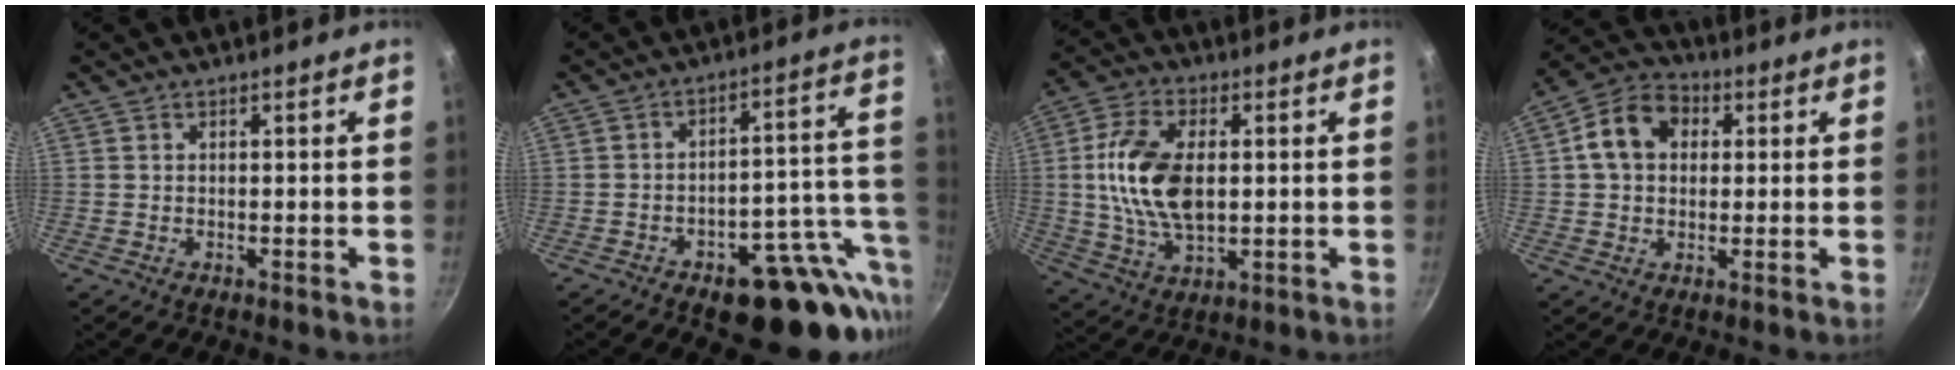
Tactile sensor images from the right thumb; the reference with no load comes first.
{"total": 19.3, "force": [-7.7, 10.0, 14.6], "torque": [-0.118, 0.038, -0.095]}
{"total": 14.5, "force": [1.2, 8.3, 11.9], "torque": [-0.215, 0.006, 0.021]}
{"total": 10.4, "force": [2.1, 8.0, 6.2], "torque": [-0.080, 0.018, 0.018]}